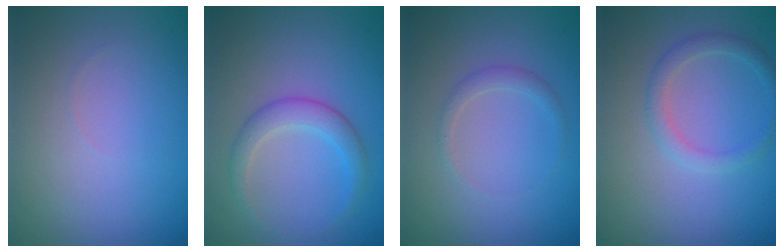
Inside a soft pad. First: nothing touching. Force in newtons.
{"total": 2.6, "press": 2.6, "slide": 0.1}
{"total": 1.1, "press": 1.1, "slide": 0.1}
{"total": 1.9, "press": 1.9, "slide": 0.2}